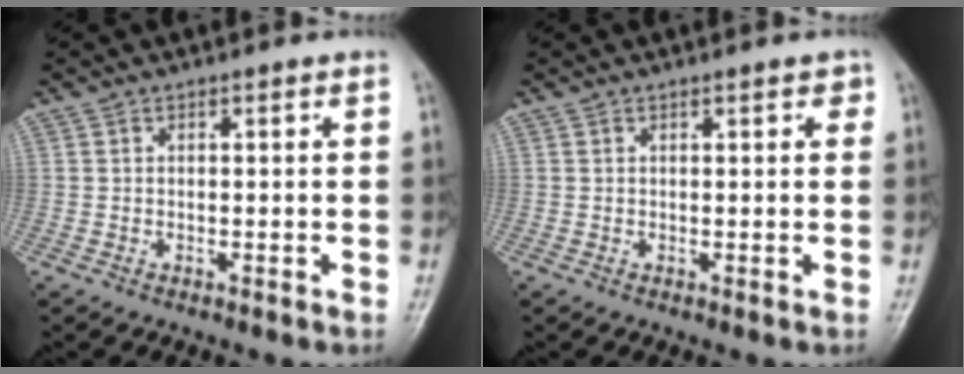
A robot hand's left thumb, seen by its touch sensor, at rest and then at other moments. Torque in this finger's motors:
{"motor_torque": [-0.02, 0.23, -0.11, -0.03, 0.00]}